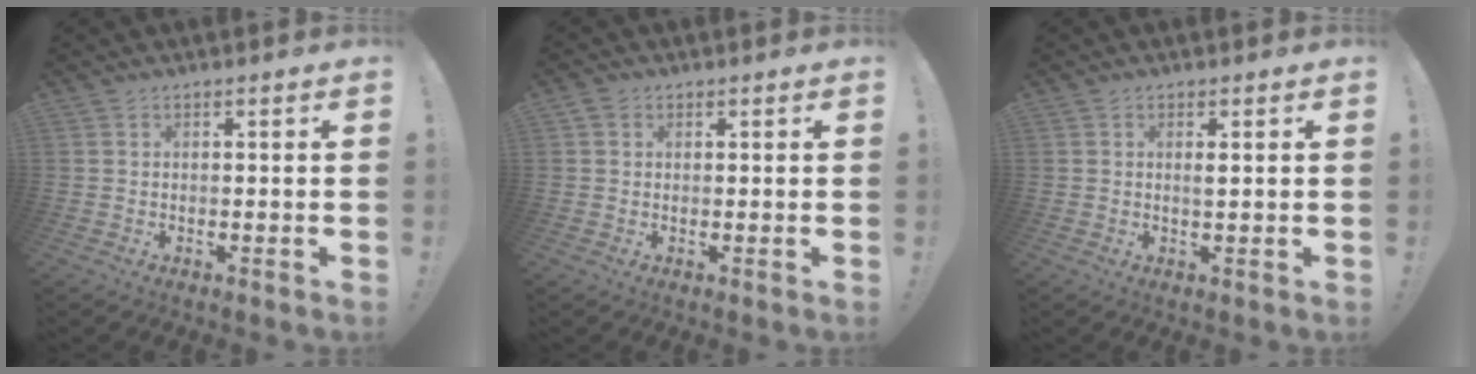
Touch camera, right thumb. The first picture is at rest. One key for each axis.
{"total": 1.6, "fx": 0.8, "fy": 1.3, "fz": 0.5, "tx": -0.009, "ty": 0.001, "tz": 0.015}
{"total": 1.3, "fx": 0.5, "fy": 0.1, "fz": 1.2, "tx": -0.009, "ty": -0.008, "tz": 0.005}